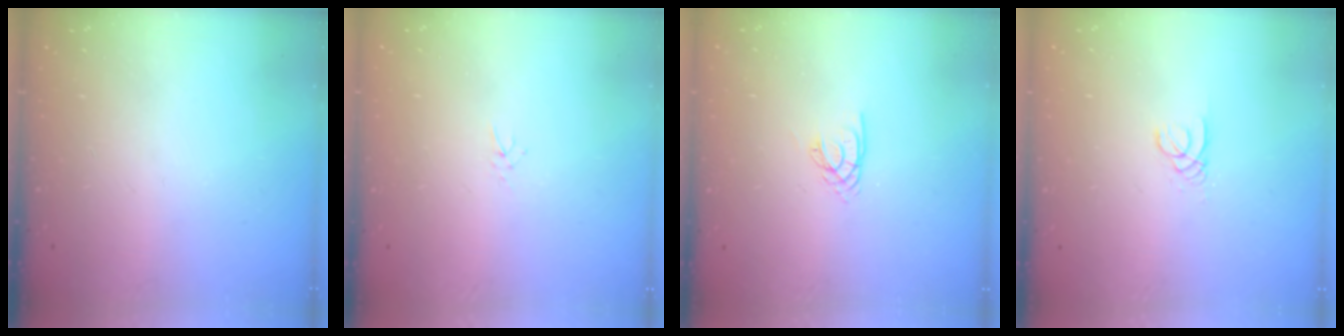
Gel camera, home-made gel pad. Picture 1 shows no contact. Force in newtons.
{"total": 2.0, "press": 2.0, "slide": 0.3}
{"total": 2.2, "press": 2.2, "slide": 0.2}
{"total": 1.8, "press": 1.8, "slide": 0.2}